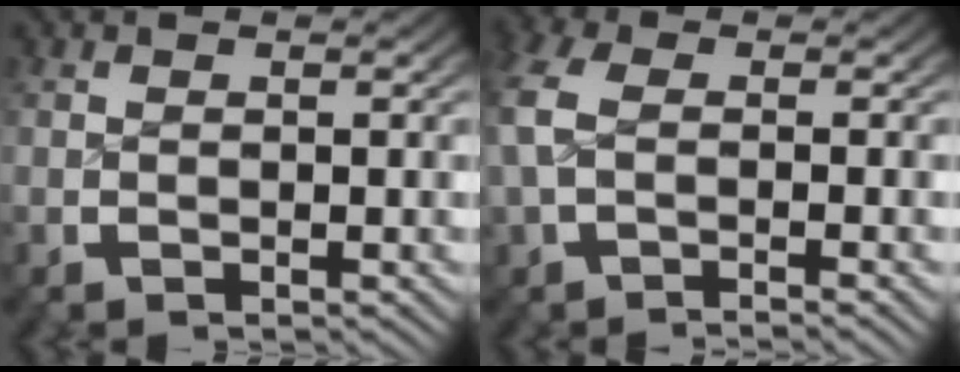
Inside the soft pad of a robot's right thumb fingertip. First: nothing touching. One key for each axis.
{"total": 4.0, "fx": -0.8, "fy": 2.3, "fz": 3.2, "tx": -0.081, "ty": -0.002, "tz": -0.010}